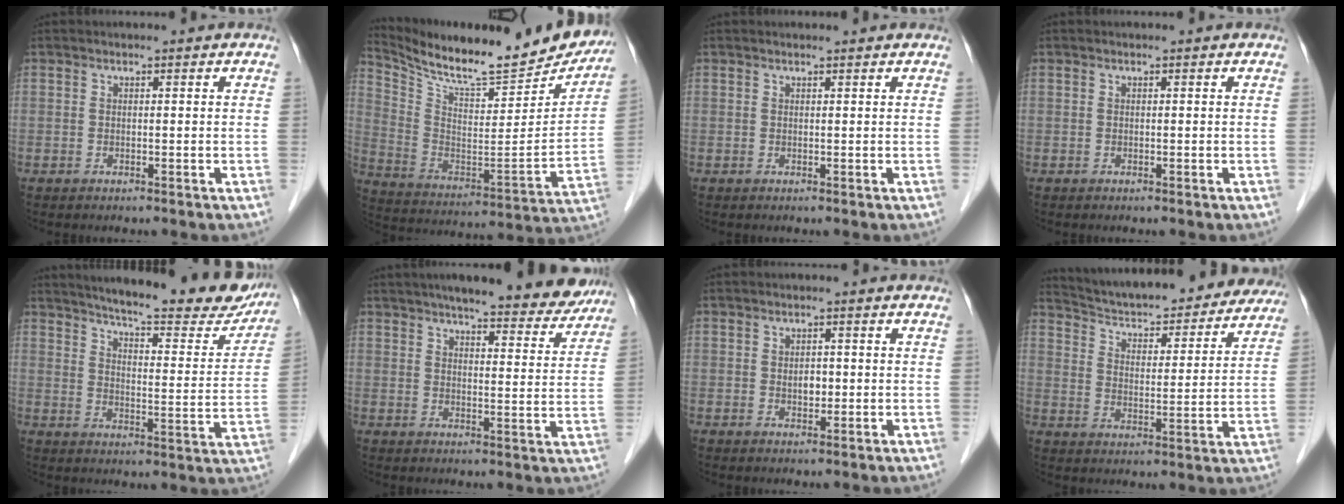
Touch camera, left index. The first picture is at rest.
{"total": 25.2, "force": [22.2, 4.9, 10.7], "torque": [-0.179, -0.051, 0.325]}
{"total": 1.3, "force": [1.3, 0.1, 0.2], "torque": [-0.010, 0.009, 0.017]}
{"total": 0.0}
{"total": 22.6, "force": [20.0, 3.5, 9.9], "torque": [-0.136, -0.046, 0.247]}
{"total": 18.1, "force": [15.7, 3.1, 8.4], "torque": [-0.108, 0.001, 0.195]}
{"total": 1.9, "force": [0.0, 1.2, 1.5], "torque": [-0.024, 0.001, 0.001]}
{"total": 26.1, "force": [23.9, 5.7, 8.8], "torque": [-0.143, -0.019, 0.314]}